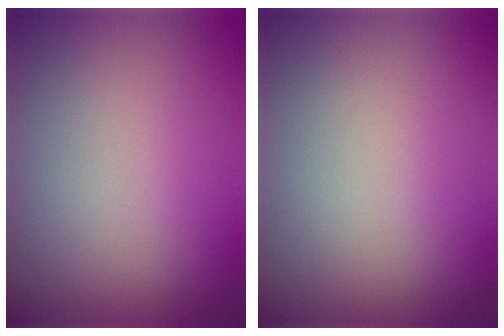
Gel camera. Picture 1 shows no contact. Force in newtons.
{"total": 0.0}